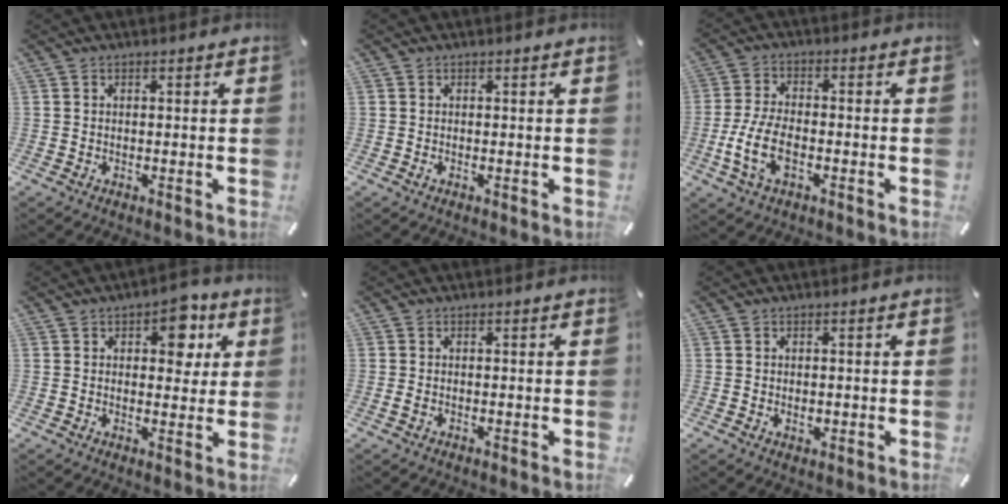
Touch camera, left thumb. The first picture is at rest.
{"total": 0.8, "force": [-0.1, 0.0, 0.8], "torque": [-0.012, -0.004, -0.002]}
{"total": 8.5, "force": [-3.0, 4.5, 6.5], "torque": [-0.148, 0.000, -0.055]}
{"total": 8.7, "force": [3.5, 5.3, 5.9], "torque": [-0.061, -0.012, 0.052]}
{"total": 0.7, "force": [-0.2, 0.3, 0.6], "torque": [-0.011, 0.001, -0.005]}
{"total": 1.6, "force": [-0.3, 1.0, 1.3], "torque": [-0.024, 0.002, -0.005]}